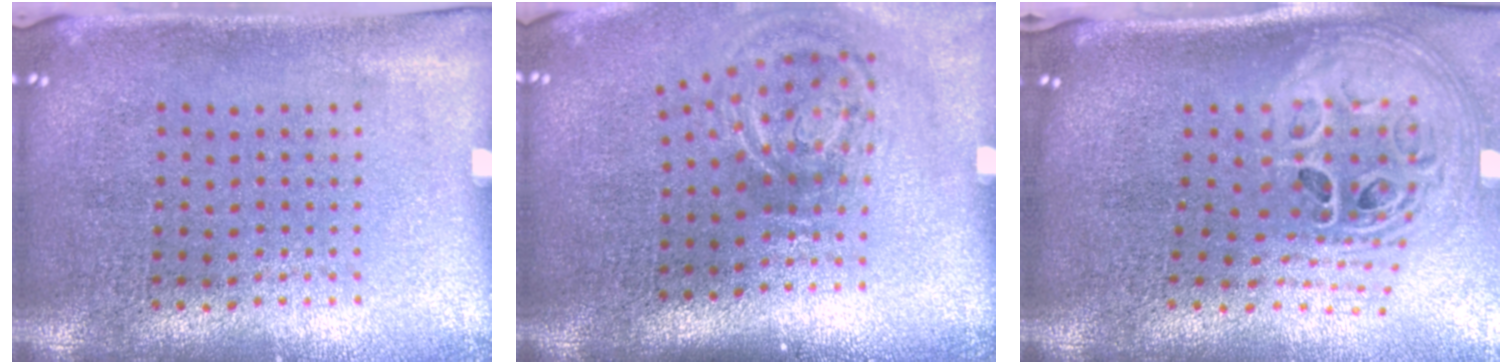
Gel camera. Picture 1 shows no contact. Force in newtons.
{"total": 2.1, "press": 1.2, "slide": 1.7}
{"total": 2.9, "press": 2.0, "slide": 2.1}